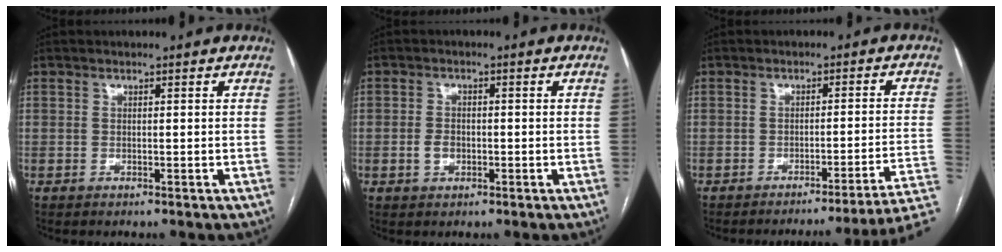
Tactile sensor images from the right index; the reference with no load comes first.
{"total": 2.6, "force": [-0.7, 1.8, 1.8], "torque": [-0.035, 0.005, -0.011]}
{"total": 13.4, "force": [-11.4, -3.4, 6.0], "torque": [-0.015, -0.003, -0.129]}